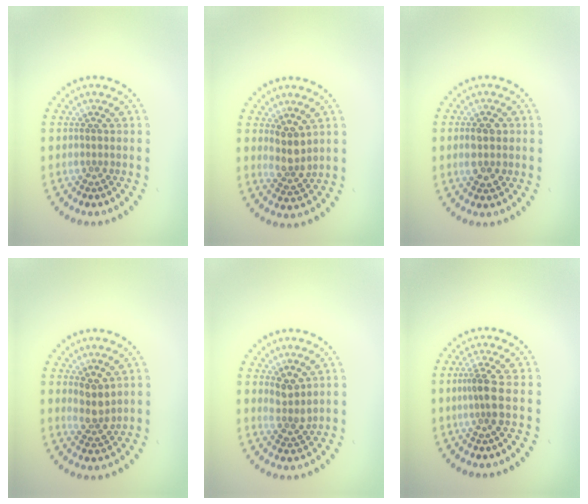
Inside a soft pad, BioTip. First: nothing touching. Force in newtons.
{"total": 2.4, "press": 2.0, "slide": 1.4}
{"total": 3.4, "press": 3.4, "slide": 0.1}
{"total": 2.3, "press": 1.9, "slide": 1.2}
{"total": 2.2, "press": 1.8, "slide": 1.2}
{"total": 2.3, "press": 1.8, "slide": 1.5}